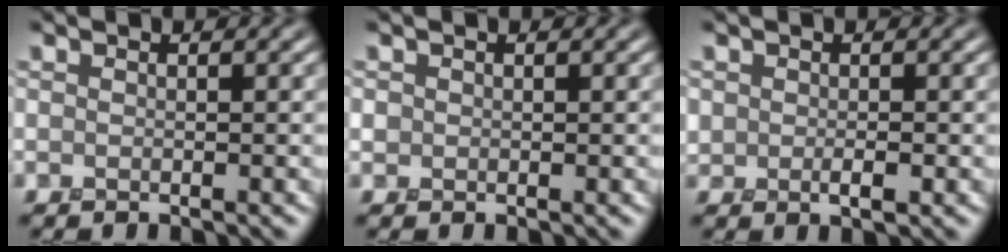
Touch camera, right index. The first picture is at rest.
{"total": 1.0, "force": [0.6, 0.4, -0.6], "torque": [0.019, 0.008, 0.006]}
{"total": 1.3, "force": [0.4, 1.1, 0.6], "torque": [-0.007, 0.001, 0.008]}